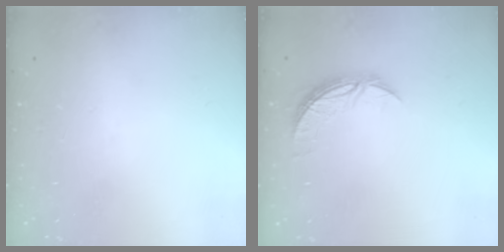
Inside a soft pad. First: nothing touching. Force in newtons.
{"total": 6.7, "press": 6.7, "slide": 0.4}